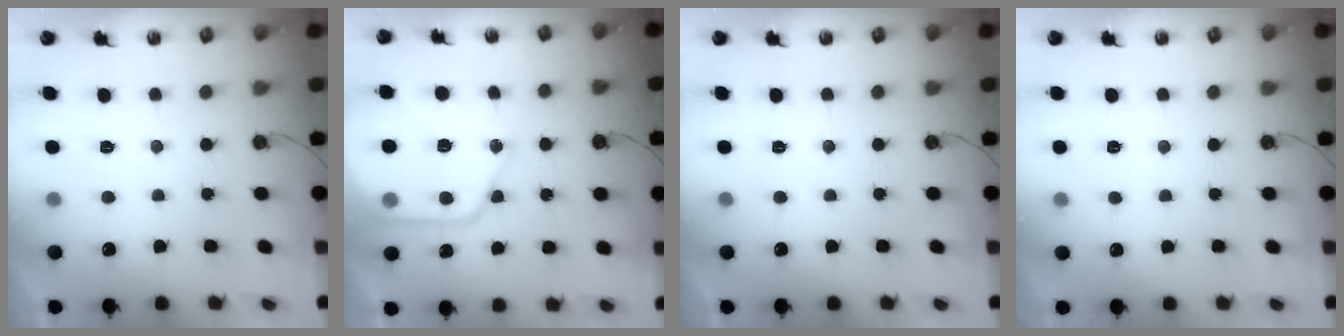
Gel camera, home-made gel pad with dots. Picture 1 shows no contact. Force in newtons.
{"total": 16.0, "press": 16.0, "slide": 1.5}
{"total": 0.0}
{"total": 2.8, "press": 2.7, "slide": 0.5}